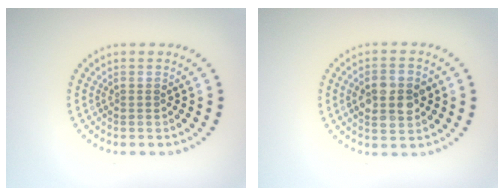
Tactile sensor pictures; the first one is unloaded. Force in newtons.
{"total": 4.4, "press": 4.4, "slide": 0.1}